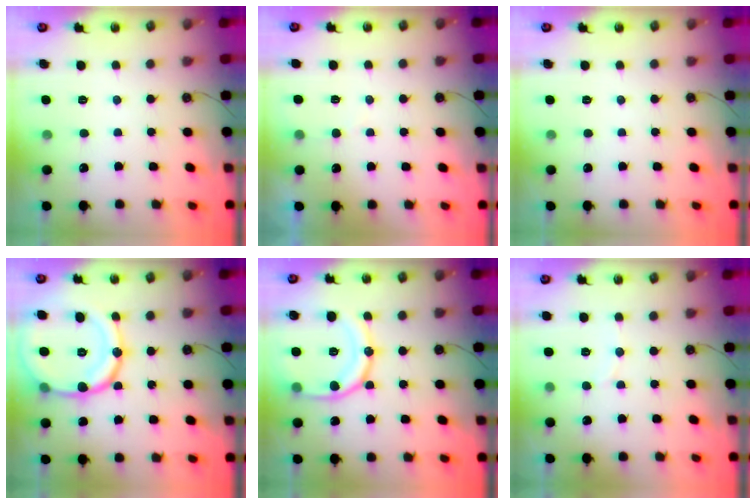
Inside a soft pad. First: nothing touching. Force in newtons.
{"total": 2.6, "press": 2.6, "slide": 0.3}
{"total": 0.0}
{"total": 20.9, "press": 20.7, "slide": 2.4}
{"total": 17.2, "press": 17.1, "slide": 2.0}
{"total": 2.9, "press": 2.9, "slide": 0.3}